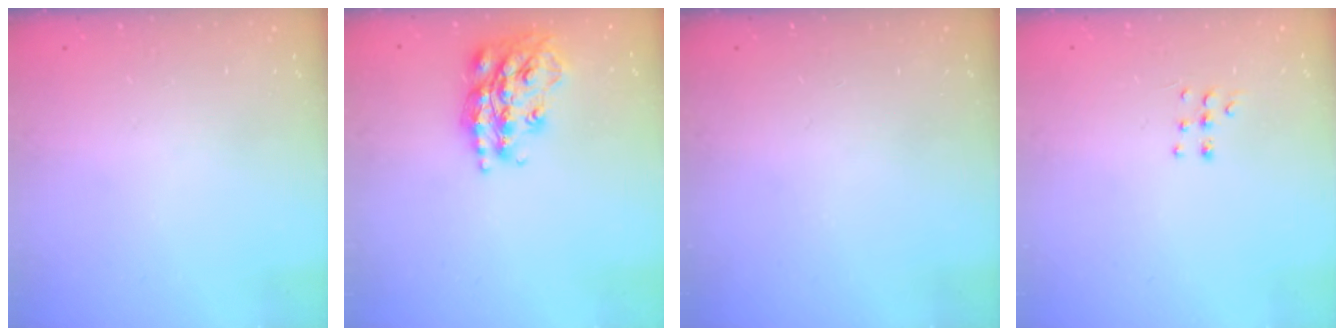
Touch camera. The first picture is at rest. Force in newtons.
{"total": 19.2, "press": 19.2, "slide": 1.3}
{"total": 0.0}
{"total": 5.9, "press": 5.8, "slide": 0.7}